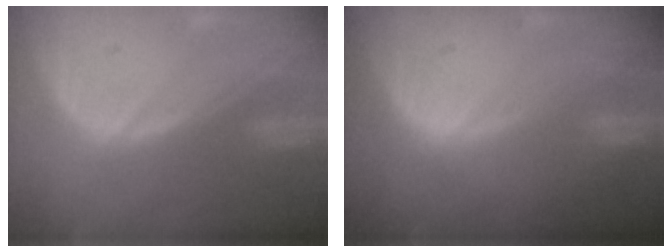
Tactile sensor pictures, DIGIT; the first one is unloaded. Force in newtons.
{"total": 0.0}